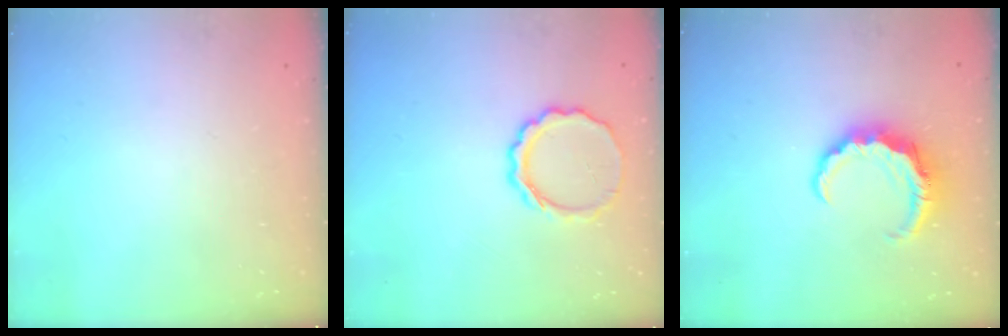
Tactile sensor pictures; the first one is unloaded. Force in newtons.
{"total": 9.0, "press": 8.8, "slide": 1.9}
{"total": 7.7, "press": 7.6, "slide": 1.1}